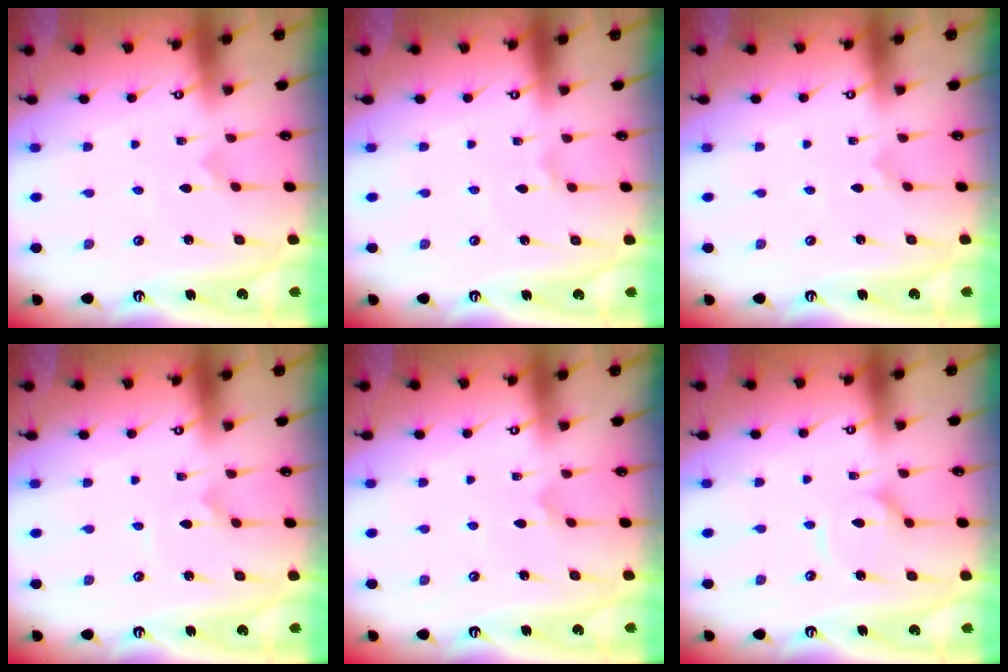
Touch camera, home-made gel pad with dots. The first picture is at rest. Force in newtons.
{"total": 0.7, "press": 0.5, "slide": 0.4}
{"total": 0.0}
{"total": 0.0}
{"total": 2.7, "press": 2.7, "slide": 0.2}
{"total": 5.6, "press": 5.6, "slide": 0.5}